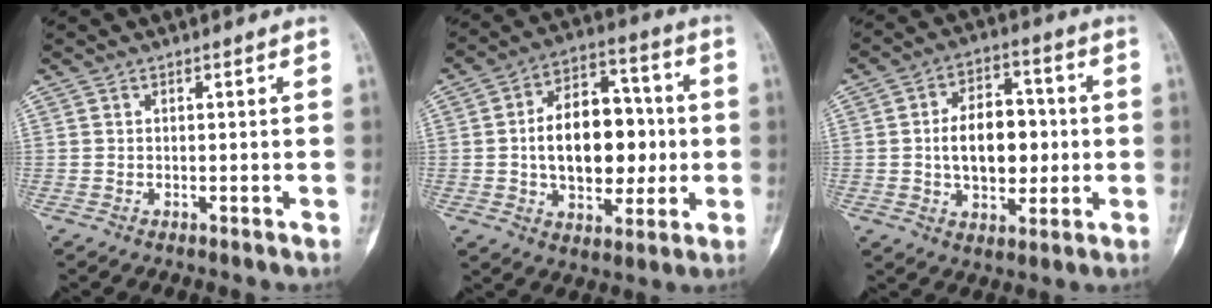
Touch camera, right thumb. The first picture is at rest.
{"total": 18.2, "force": [-0.1, 11.6, 13.9], "torque": [-0.179, 0.028, 0.002]}
{"total": 13.4, "force": [0.0, 8.6, 10.3], "torque": [-0.130, 0.018, 0.004]}